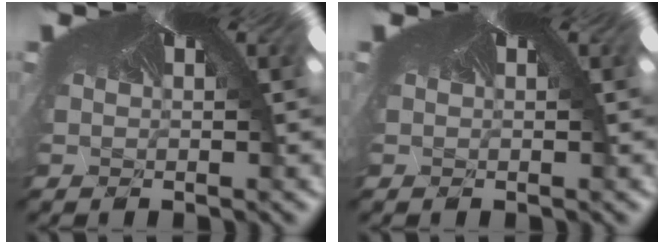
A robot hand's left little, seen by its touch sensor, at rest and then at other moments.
{"total": 0.0}